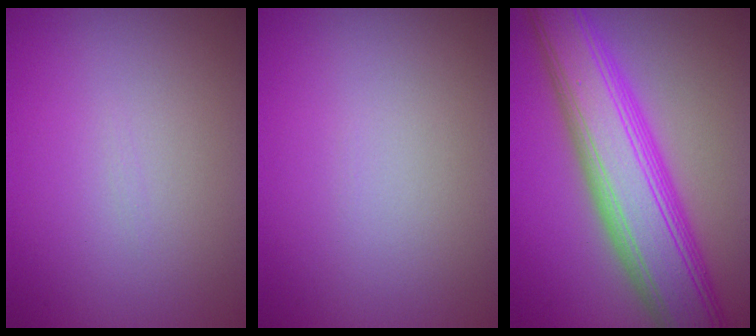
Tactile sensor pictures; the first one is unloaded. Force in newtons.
{"total": 0.0}
{"total": 10.4, "press": 10.4, "slide": 0.2}